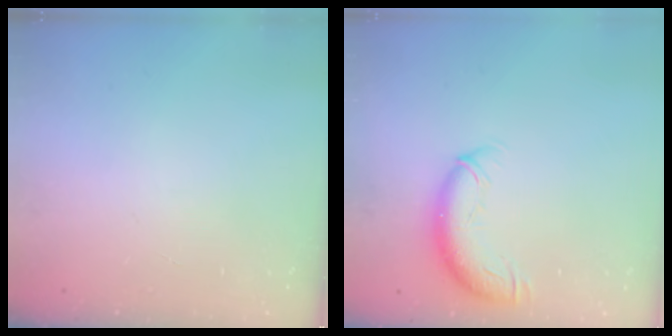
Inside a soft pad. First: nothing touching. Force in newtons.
{"total": 10.6, "press": 10.2, "slide": 2.7}